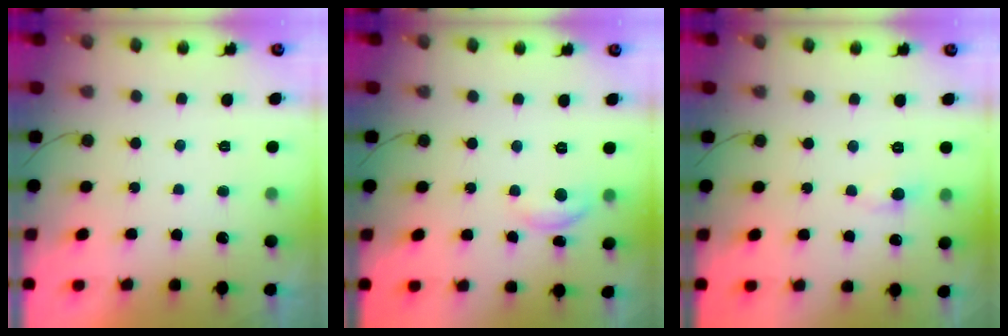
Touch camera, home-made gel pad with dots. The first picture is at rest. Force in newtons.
{"total": 5.6, "press": 5.6, "slide": 0.4}
{"total": 4.6, "press": 4.6, "slide": 0.6}